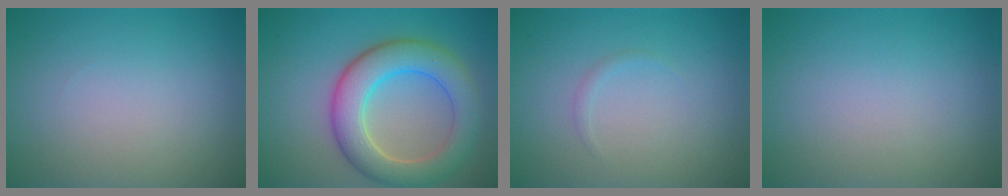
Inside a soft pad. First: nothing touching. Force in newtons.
{"total": 7.1, "press": 7.1, "slide": 0.5}
{"total": 0.6, "press": 0.6, "slide": 0.1}
{"total": 0.0}